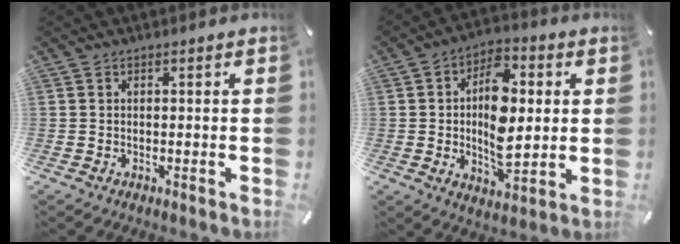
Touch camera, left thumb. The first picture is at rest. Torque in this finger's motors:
{"motor_torque": [0.64, 0.35, 0.64, 0.15, 0.14]}